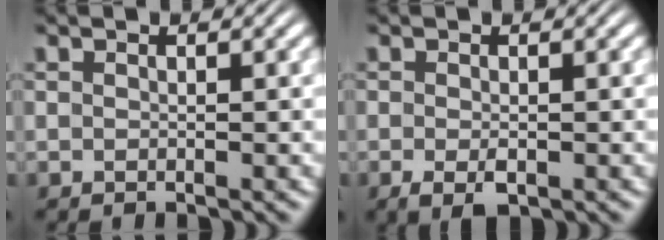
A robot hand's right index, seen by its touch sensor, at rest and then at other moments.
{"total": 2.2, "force": [-1.1, 1.1, 1.5], "torque": [-0.034, -0.012, -0.012]}